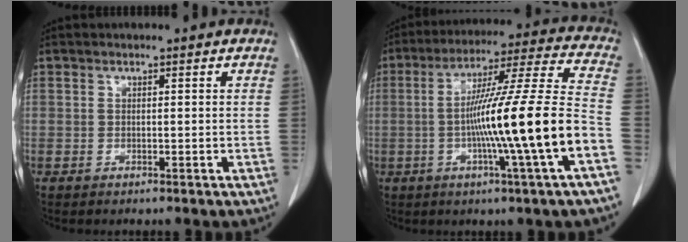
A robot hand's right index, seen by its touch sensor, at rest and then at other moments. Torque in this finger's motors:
{"motor_torque": [2.14, 0.00, 1.05, 0.21]}